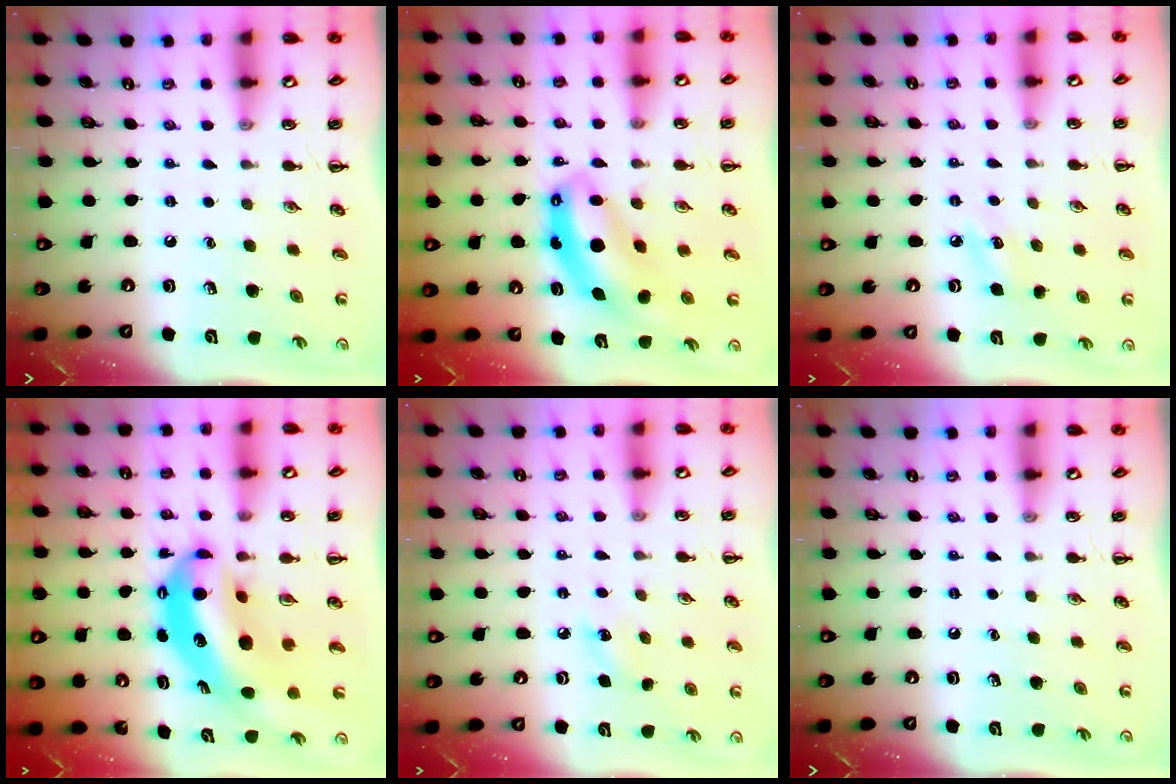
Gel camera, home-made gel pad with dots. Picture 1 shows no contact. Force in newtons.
{"total": 8.3, "press": 8.0, "slide": 2.1}
{"total": 6.6, "press": 6.3, "slide": 1.7}
{"total": 9.8, "press": 9.5, "slide": 2.4}
{"total": 6.8, "press": 6.6, "slide": 1.7}
{"total": 0.0}